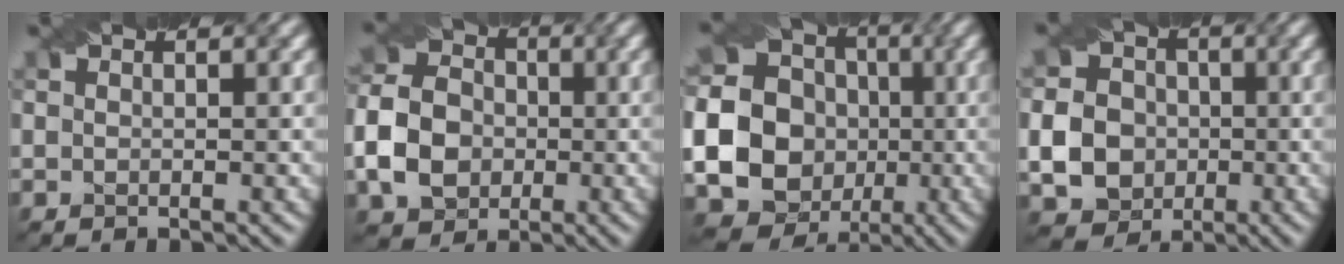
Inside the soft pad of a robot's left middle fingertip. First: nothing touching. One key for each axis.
{"total": 6.4, "fx": -1.5, "fy": 5.3, "fz": 3.3, "tx": -0.073, "ty": 0.005, "tz": -0.039}
{"total": 26.1, "fx": -3.8, "fy": 24.9, "fz": 7.0, "tx": -0.151, "ty": -0.005, "tz": -0.098}
{"total": 6.9, "fx": -1.3, "fy": 6.2, "fz": 2.9, "tx": -0.057, "ty": -0.005, "tz": -0.041}